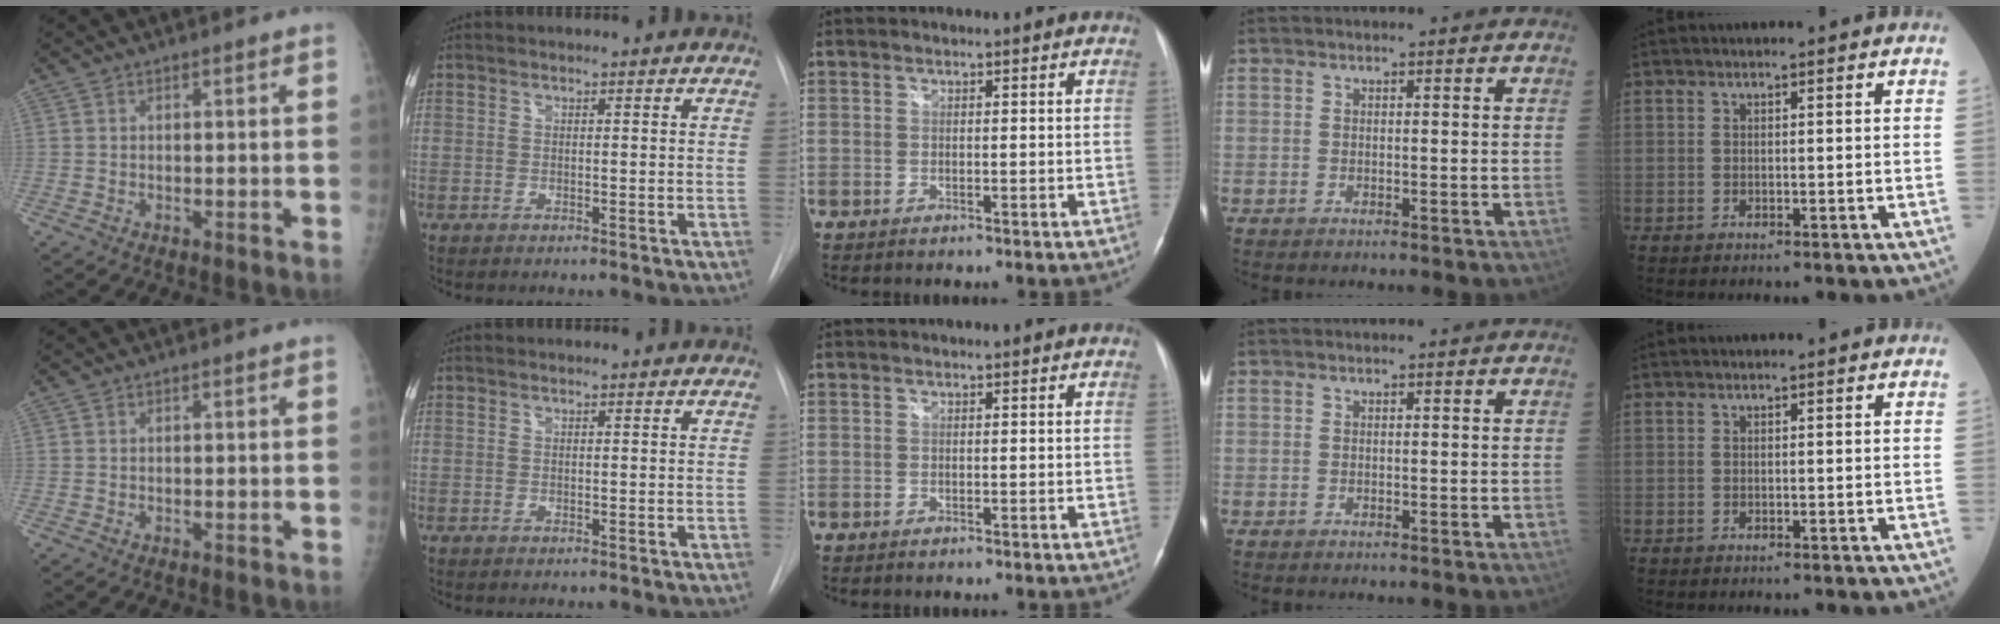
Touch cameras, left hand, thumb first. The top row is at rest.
{}